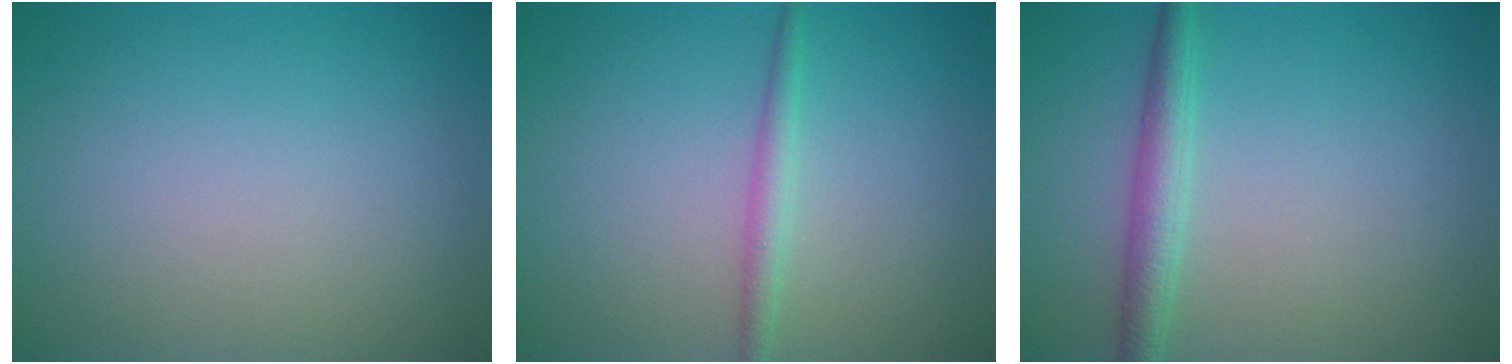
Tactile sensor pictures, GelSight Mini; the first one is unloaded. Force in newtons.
{"total": 1.7, "press": 1.7, "slide": 0.1}
{"total": 2.6, "press": 2.6, "slide": 0.0}